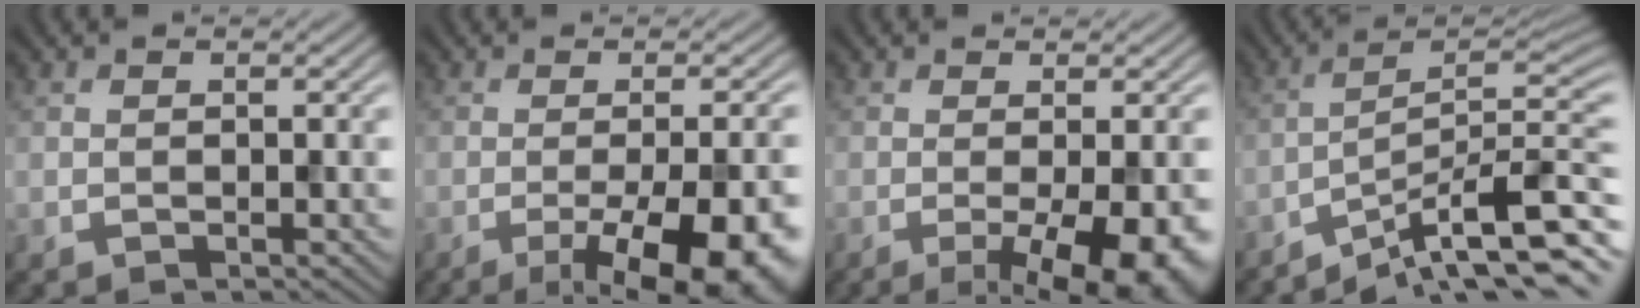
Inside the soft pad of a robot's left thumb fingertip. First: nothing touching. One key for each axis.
{"total": 14.3, "fx": -6.7, "fy": 4.3, "fz": 11.9, "tx": -0.146, "ty": -0.010, "tz": -0.082}
{"total": 9.5, "fx": -3.4, "fy": 2.5, "fz": 8.5, "tx": -0.118, "ty": -0.008, "tz": -0.039}
{"total": 11.2, "fx": -7.5, "fy": 1.5, "fz": 8.1, "tx": -0.121, "ty": 0.008, "tz": -0.130}